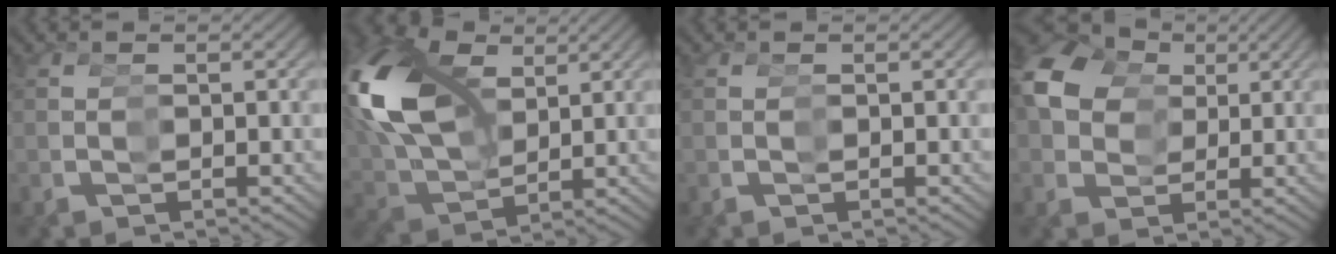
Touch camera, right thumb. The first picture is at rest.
{"total": 13.7, "force": [4.6, 9.1, 9.1], "torque": [-0.199, 0.007, 0.069]}
{"total": 0.0}
{"total": 11.4, "force": [4.1, 8.7, 6.1], "torque": [-0.121, 0.014, 0.060]}